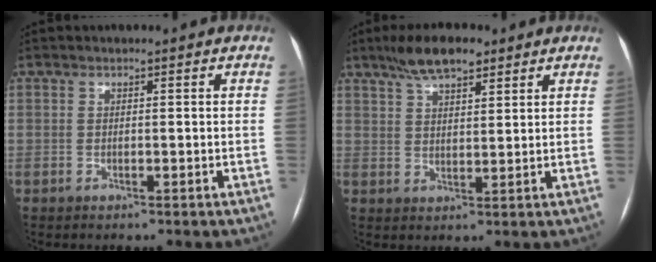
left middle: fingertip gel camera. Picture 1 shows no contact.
{"total": 7.1, "force": [5.2, 2.4, 4.2], "torque": [-0.078, 0.012, 0.092]}